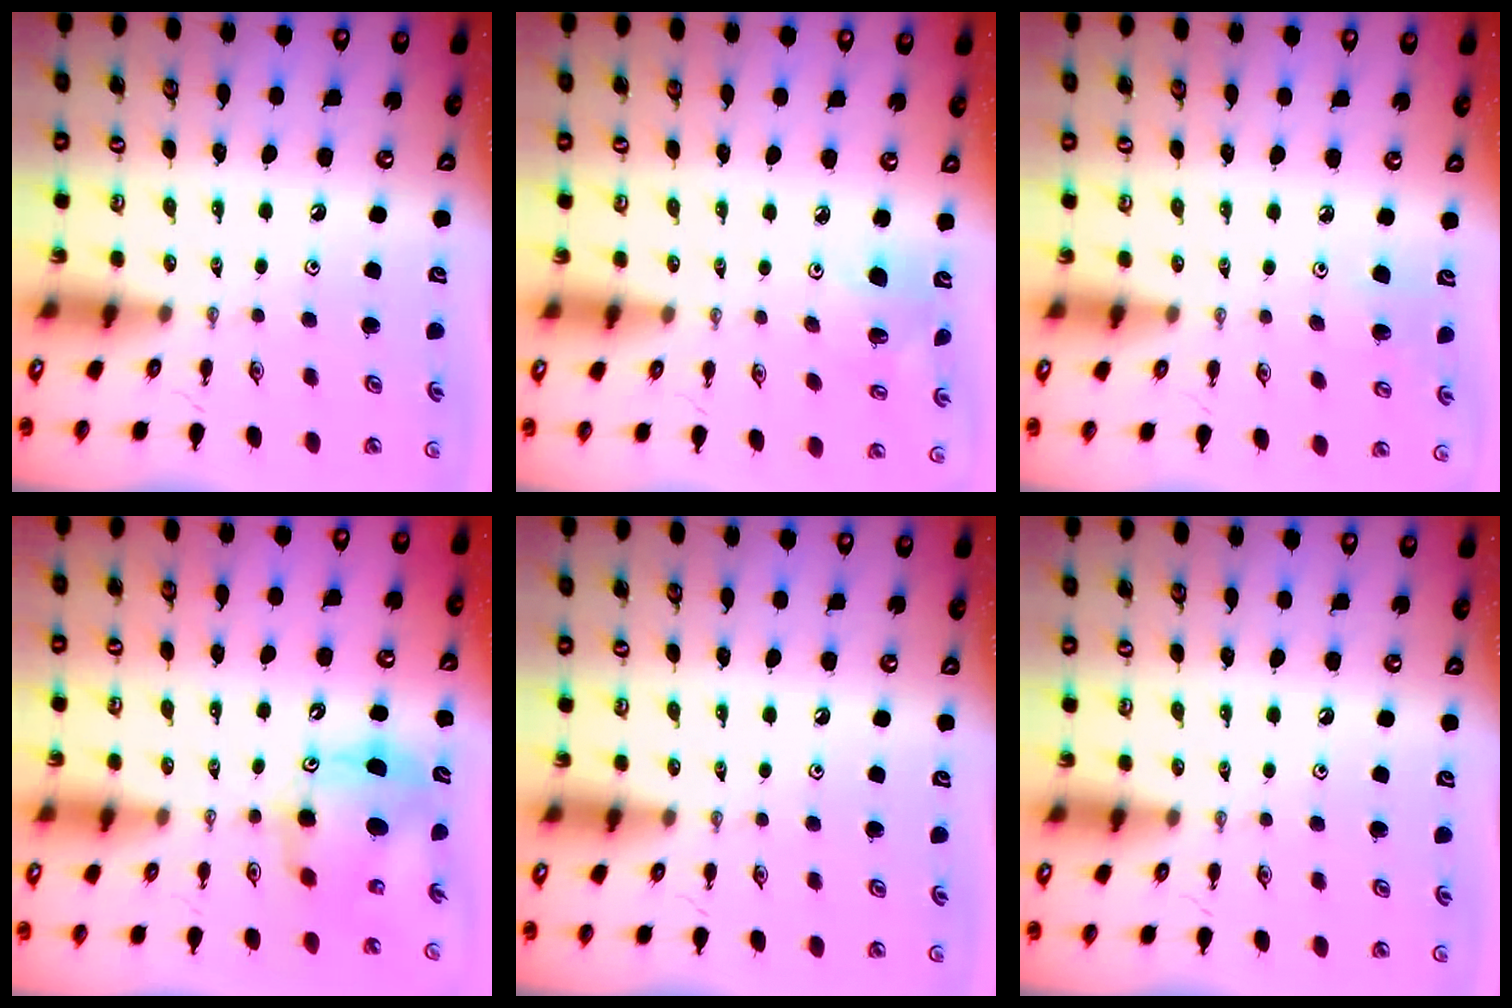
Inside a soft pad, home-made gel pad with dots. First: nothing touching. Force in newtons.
{"total": 5.6, "press": 5.2, "slide": 1.9}
{"total": 4.6, "press": 4.4, "slide": 1.2}
{"total": 9.7, "press": 9.7, "slide": 0.6}
{"total": 0.0}
{"total": 0.0}